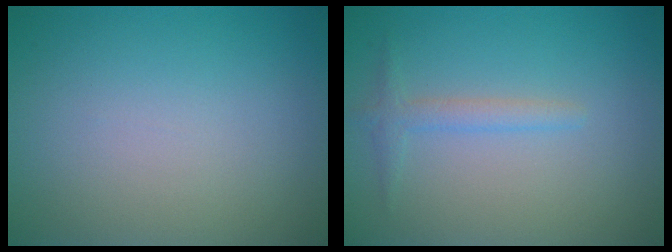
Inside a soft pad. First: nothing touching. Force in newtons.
{"total": 1.6, "press": 1.6, "slide": 0.1}